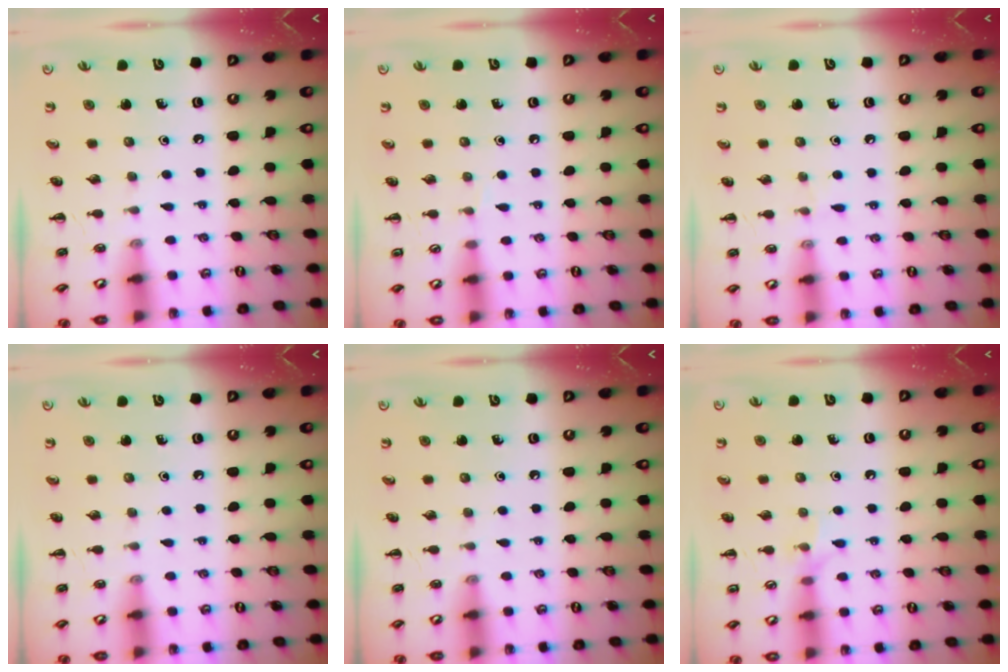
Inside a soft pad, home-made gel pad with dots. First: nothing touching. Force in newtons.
{"total": 3.0, "press": 2.8, "slide": 1.0}
{"total": 3.2, "press": 3.1, "slide": 1.0}
{"total": 0.0}
{"total": 0.0}
{"total": 5.1, "press": 5.0, "slide": 1.0}